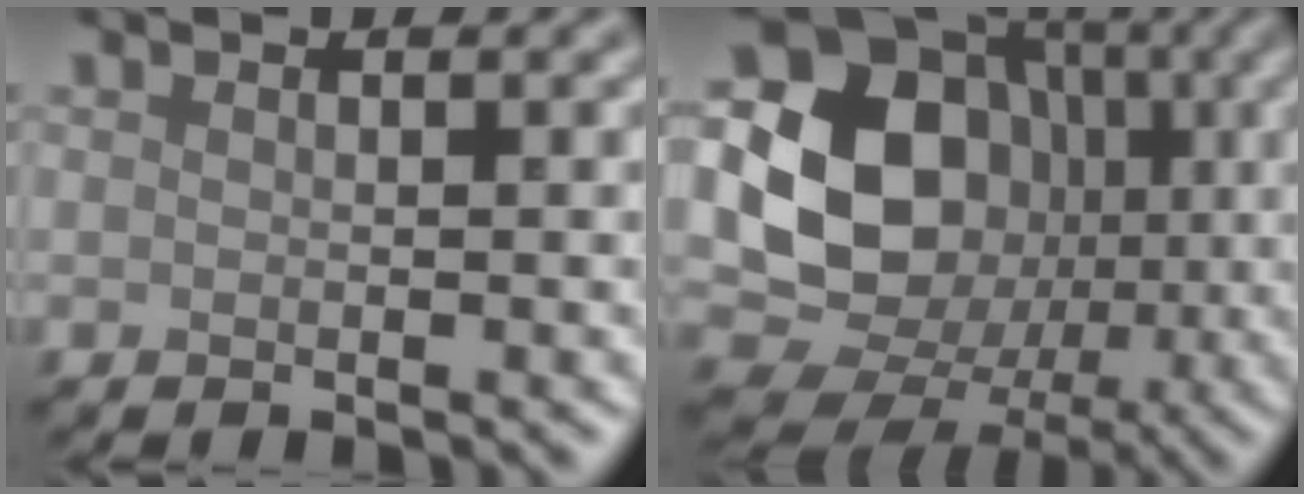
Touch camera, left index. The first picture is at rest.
{"total": 12.4, "force": [-0.2, 10.4, 6.8], "torque": [-0.113, -0.008, -0.022]}